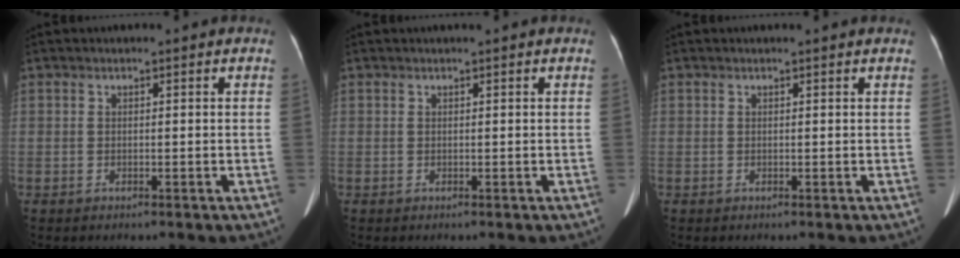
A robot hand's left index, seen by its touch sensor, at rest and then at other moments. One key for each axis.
{"total": 0.8, "fx": 0.7, "fy": 0.0, "fz": 0.5, "tx": -0.008, "ty": 0.007, "tz": 0.013}
{"total": 1.8, "fx": 1.7, "fy": 0.0, "fz": 0.6, "tx": -0.011, "ty": 0.011, "tz": 0.020}